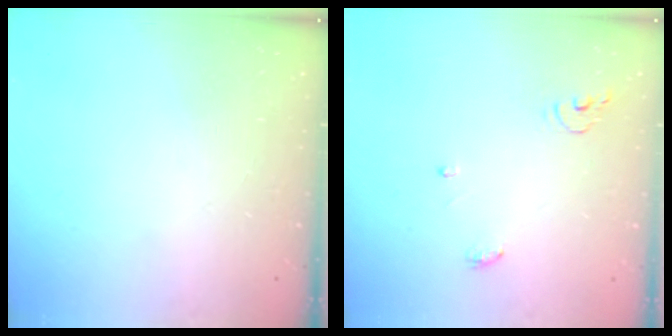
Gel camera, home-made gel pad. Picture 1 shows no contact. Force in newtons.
{"total": 4.5, "press": 4.5, "slide": 0.3}